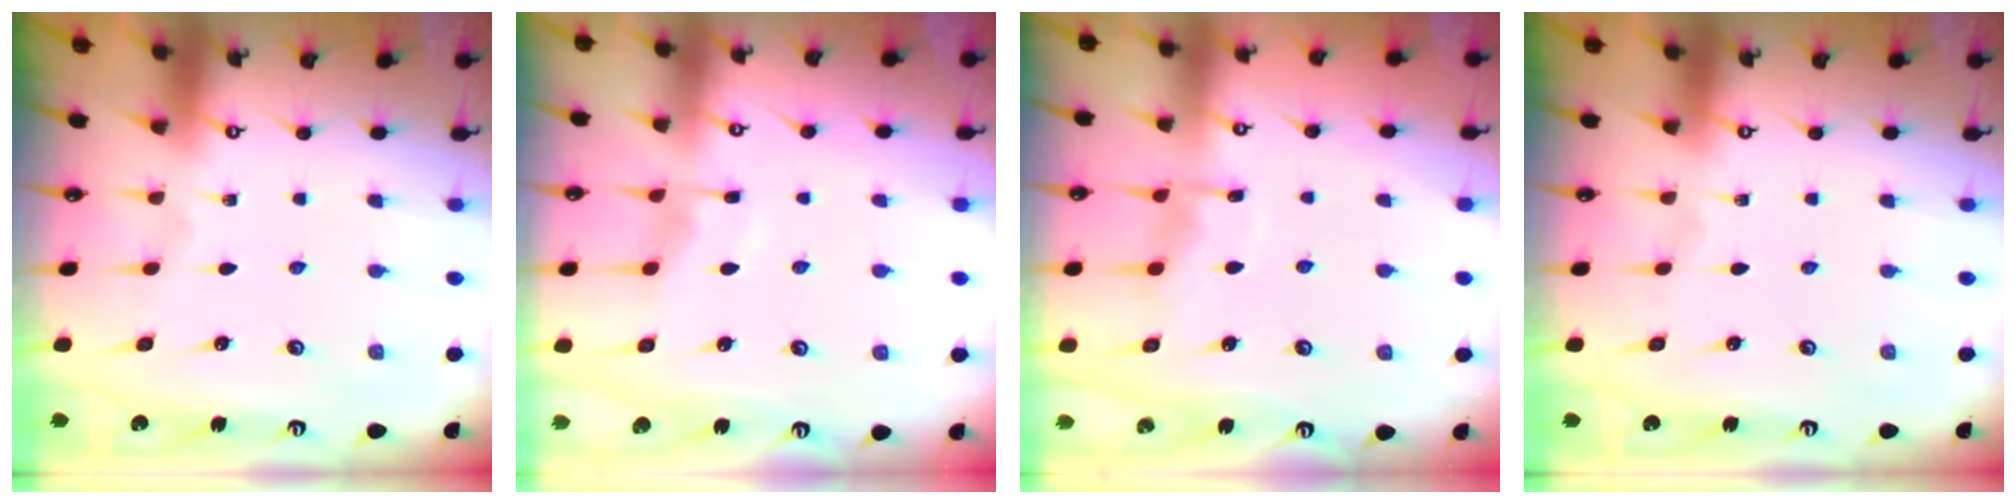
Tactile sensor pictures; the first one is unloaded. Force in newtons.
{"total": 3.9, "press": 3.9, "slide": 0.5}
{"total": 6.5, "press": 6.5, "slide": 0.8}
{"total": 0.0}